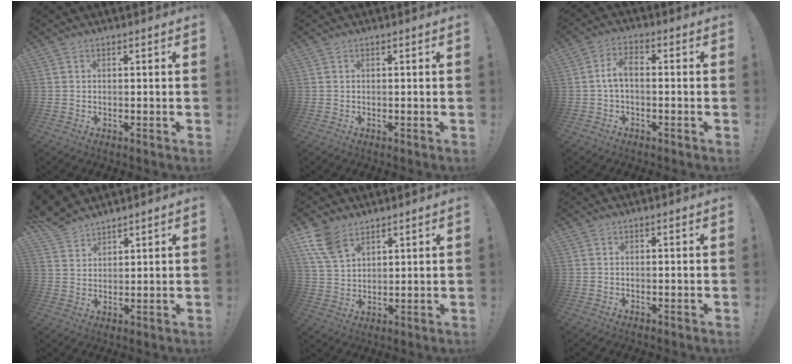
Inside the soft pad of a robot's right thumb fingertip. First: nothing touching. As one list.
[{"total": 0.0}, {"total": 5.3, "force": [-0.7, 2.4, 4.7], "torque": [-0.098, 0.012, -0.011]}, {"total": 6.5, "force": [5.9, 2.5, 1.1], "torque": [-0.026, -0.040, 0.116]}, {"total": 9.9, "force": [6.6, 5.4, 4.9], "torque": [-0.090, -0.027, 0.132]}, {"total": 0.0}]